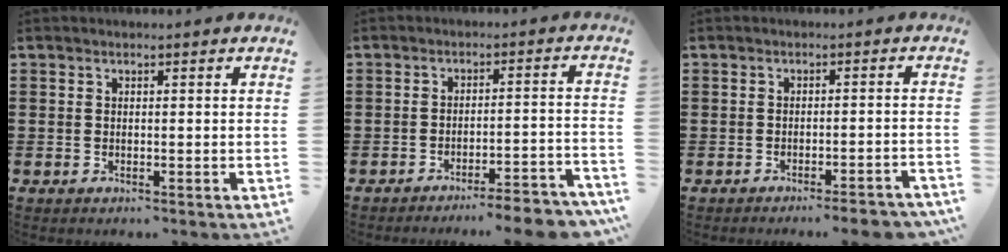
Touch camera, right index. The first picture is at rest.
{"total": 4.7, "force": [-4.4, -0.1, 1.4], "torque": [-0.023, -0.008, -0.088]}
{"total": 2.7, "force": [-2.6, 0.0, 0.6], "torque": [-0.013, -0.001, -0.053]}